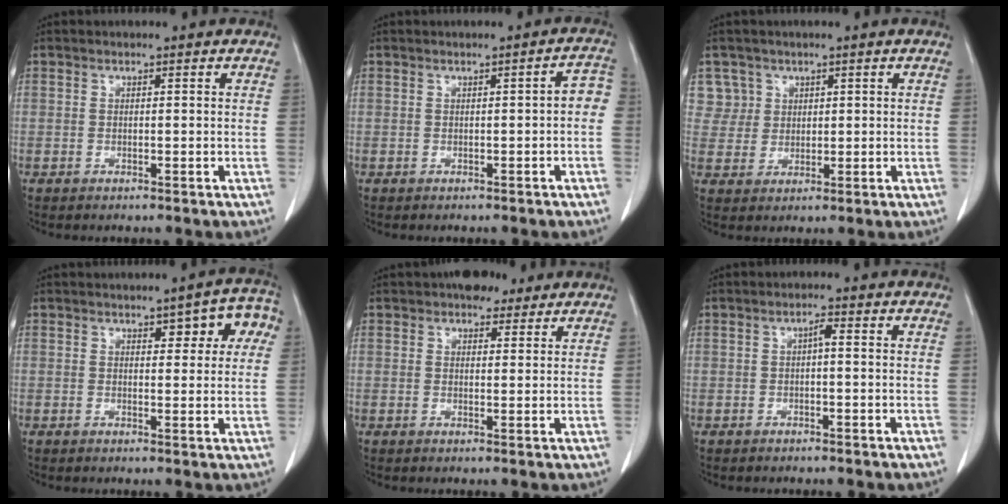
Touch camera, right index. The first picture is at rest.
{"total": 2.6, "force": [-0.4, 0.6, 2.5], "torque": [-0.023, 0.008, -0.007]}
{"total": 4.5, "force": [2.2, 3.8, -0.5], "torque": [0.026, 0.005, 0.044]}
{"total": 6.3, "force": [2.5, 2.3, 5.2], "torque": [-0.049, 0.018, 0.026]}
{"total": 4.0, "force": [3.1, 2.0, 1.5], "torque": [-0.021, 0.010, 0.047]}
{"total": 1.4, "force": [0.0, 0.3, 1.4], "torque": [-0.023, 0.005, 0.001]}